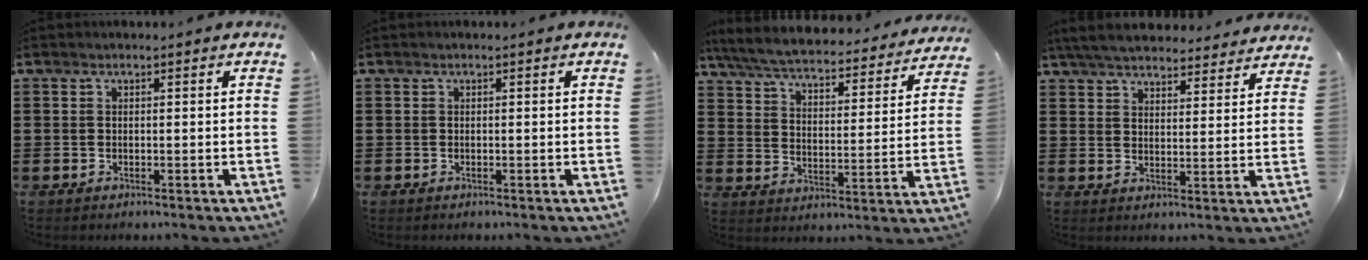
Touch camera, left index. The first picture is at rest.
{"total": 0.0}
{"total": 5.8, "force": [5.5, 0.1, 1.9], "torque": [-0.064, -0.040, 0.090]}
{"total": 6.0, "force": [5.8, 0.5, 1.6], "torque": [-0.053, -0.024, 0.105]}